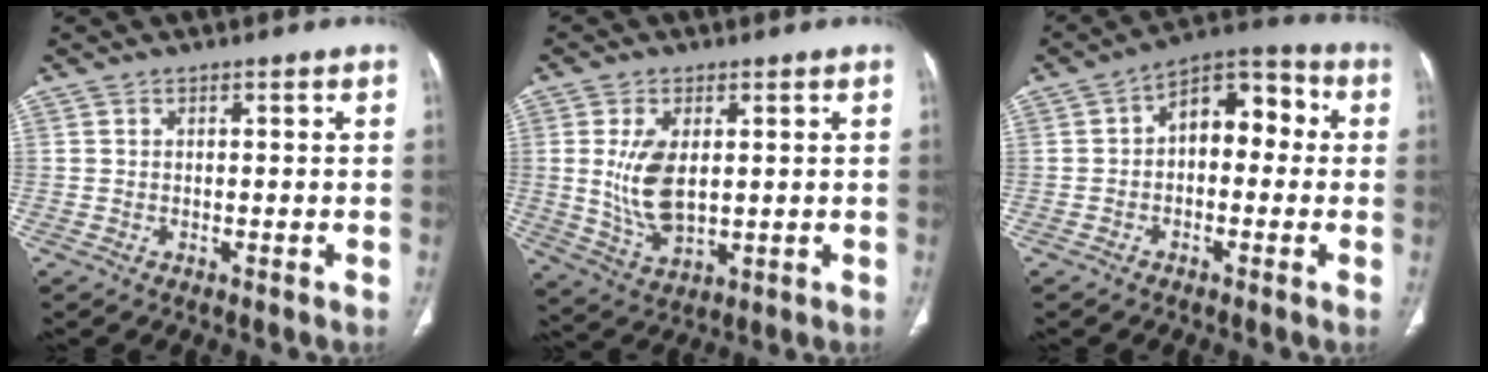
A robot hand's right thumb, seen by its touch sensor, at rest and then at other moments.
{"total": 9.6, "force": [1.2, 5.4, 7.9], "torque": [-0.152, -0.014, 0.036]}
{"total": 10.4, "force": [0.5, 6.6, 8.0], "torque": [-0.080, 0.040, -0.008]}